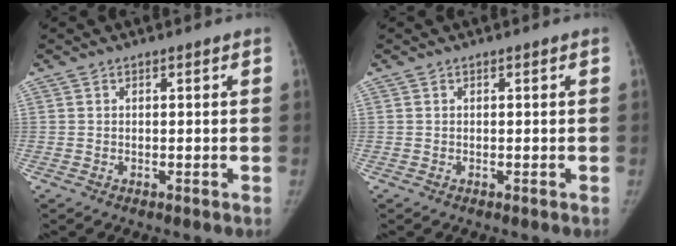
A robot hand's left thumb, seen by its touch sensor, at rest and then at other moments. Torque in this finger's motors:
{"motor_torque": [0.24, -0.17, 0.40, -0.22, 0.05]}